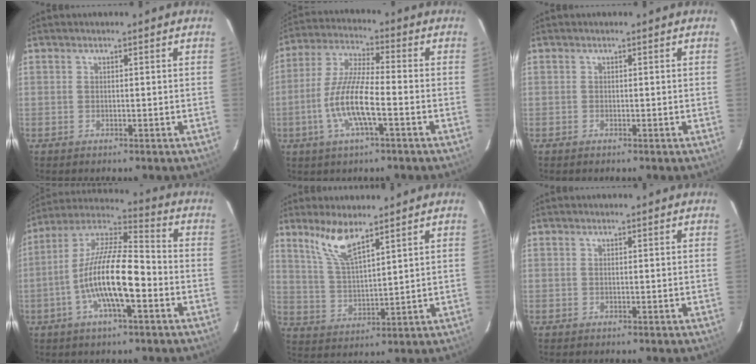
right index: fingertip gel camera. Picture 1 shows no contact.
{"total": 11.3, "force": [-3.7, 2.1, 10.4], "torque": [-0.221, -0.004, -0.073]}
{"total": 0.0}
{"total": 15.2, "force": [-4.6, 3.9, 13.9], "torque": [-0.264, -0.002, -0.092]}
{"total": 7.9, "force": [5.8, 1.5, 5.1], "torque": [-0.104, 0.000, 0.125]}
{"total": 0.0}